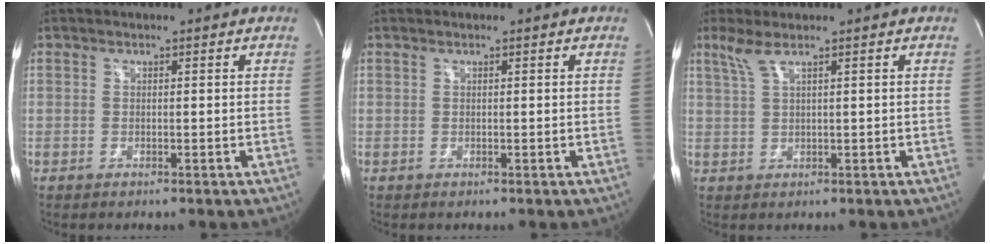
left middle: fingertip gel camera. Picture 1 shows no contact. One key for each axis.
{"total": 0.0}
{"total": 2.7, "fx": 1.8, "fy": -0.1, "fz": 2.0, "tx": -0.060, "ty": 0.013, "tz": 0.044}